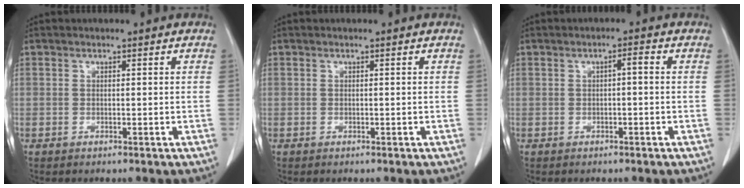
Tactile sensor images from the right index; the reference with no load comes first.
{"total": 0.0}
{"total": 1.8, "force": [0.1, 0.6, 1.7], "torque": [-0.031, 0.010, 0.004]}